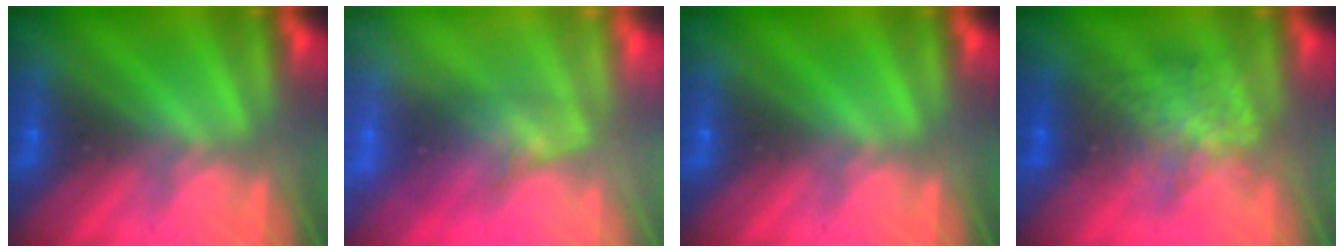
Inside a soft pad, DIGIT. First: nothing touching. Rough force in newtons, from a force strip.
{"total": 2.5}
{"total": 0.0}
{"total": 2.3}